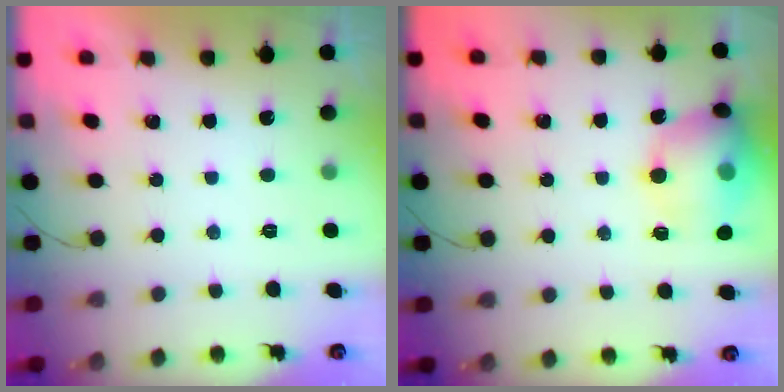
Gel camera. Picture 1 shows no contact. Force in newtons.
{"total": 14.9, "press": 14.6, "slide": 3.1}